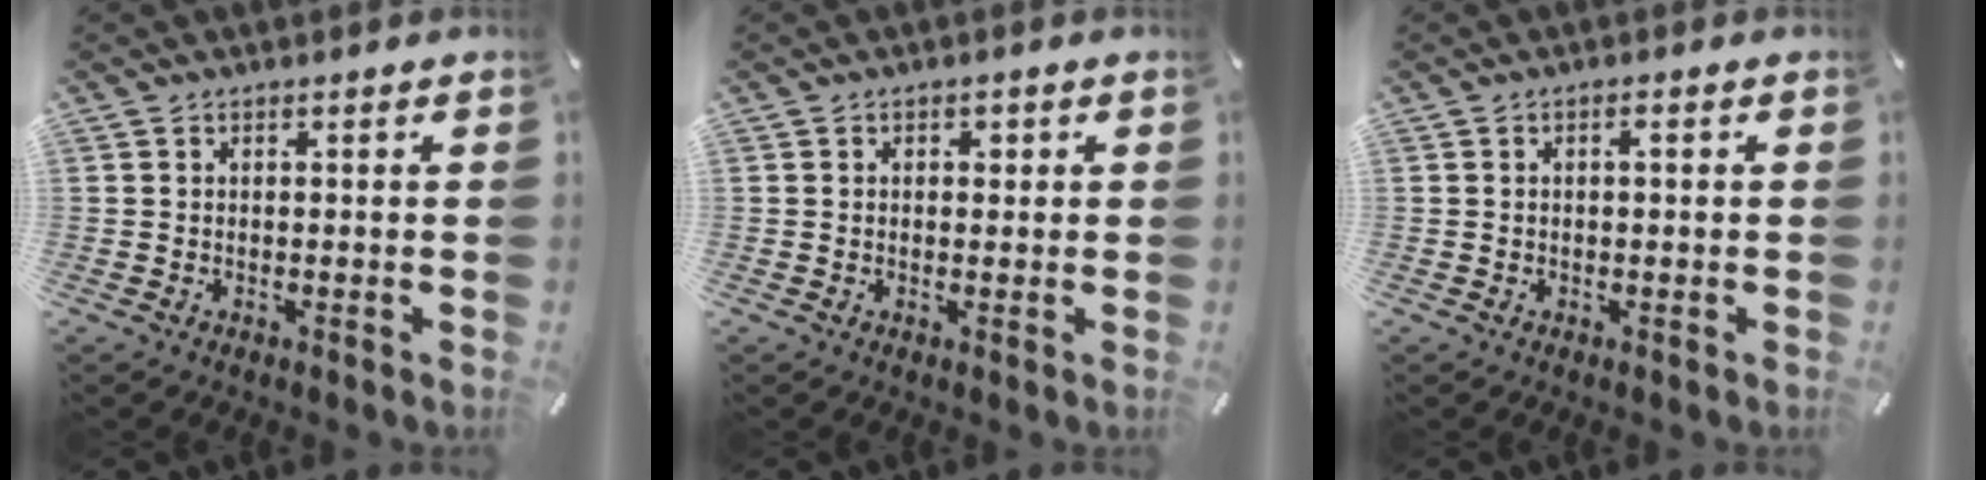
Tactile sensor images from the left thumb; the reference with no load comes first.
{"total": 1.5, "force": [0.1, 1.2, 0.8], "torque": [-0.009, 0.005, -0.003]}
{"total": 1.4, "force": [0.0, 0.6, 1.2], "torque": [-0.023, 0.003, -0.001]}